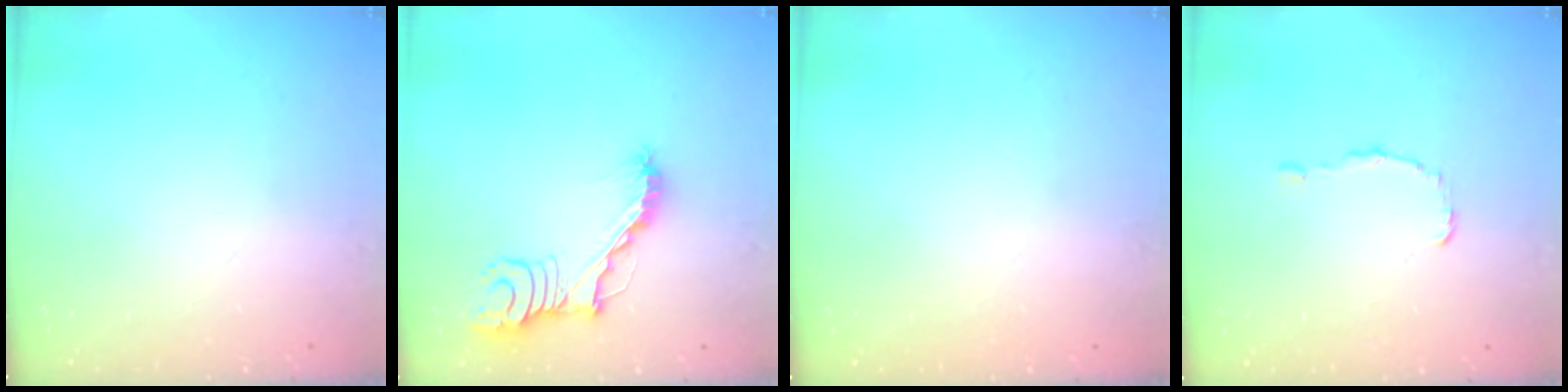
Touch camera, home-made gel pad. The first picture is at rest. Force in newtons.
{"total": 15.0, "press": 15.0, "slide": 0.4}
{"total": 1.5, "press": 1.5, "slide": 0.1}
{"total": 1.0, "press": 1.0, "slide": 0.0}